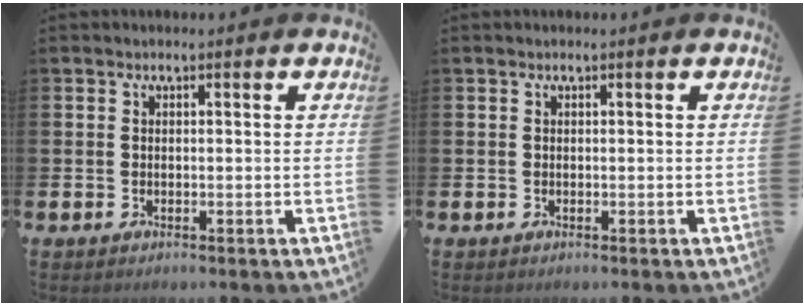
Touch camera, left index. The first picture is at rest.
{"total": 0.0}